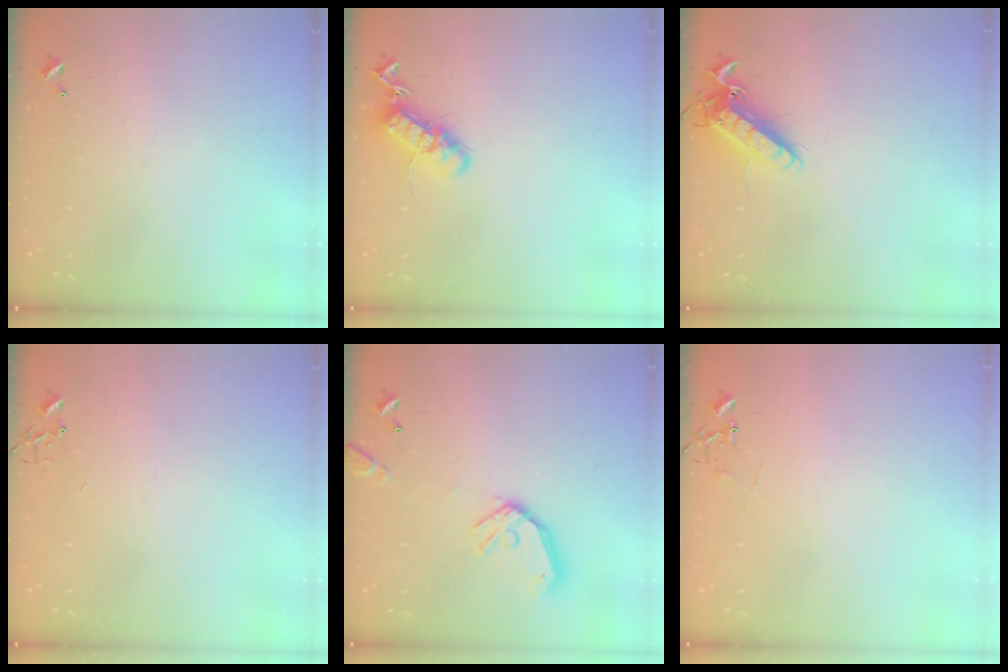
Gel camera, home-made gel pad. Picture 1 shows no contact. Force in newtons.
{"total": 13.8, "press": 13.8, "slide": 0.7}
{"total": 12.9, "press": 12.8, "slide": 1.7}
{"total": 0.0}
{"total": 14.4, "press": 14.2, "slide": 2.1}
{"total": 5.5, "press": 5.4, "slide": 0.4}